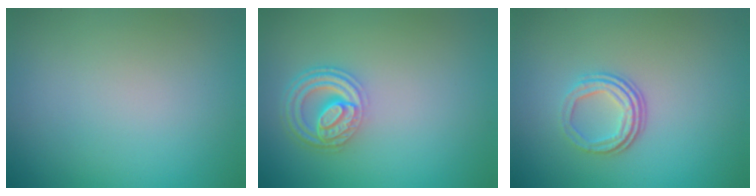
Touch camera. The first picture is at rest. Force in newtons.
{"total": 4.5, "press": 3.4, "slide": 3.0}
{"total": 3.3, "press": 2.2, "slide": 2.4}